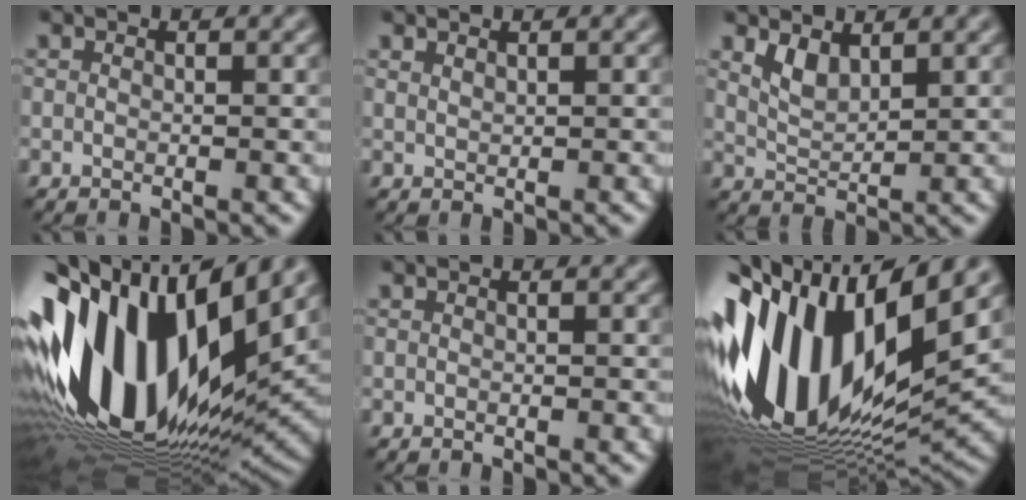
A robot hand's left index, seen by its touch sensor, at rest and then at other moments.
{"total": 0.6, "force": [0.6, 0.1, 0.0], "torque": [0.001, 0.000, 0.009]}
{"total": 1.8, "force": [1.1, 0.9, 1.1], "torque": [-0.029, -0.009, 0.031]}
{"total": 17.0, "force": [0.2, 9.6, 14.1], "torque": [-0.278, 0.016, -0.007]}
{"total": 0.0}
{"total": 17.4, "force": [-0.2, 8.3, 15.3], "torque": [-0.303, 0.005, -0.013]}